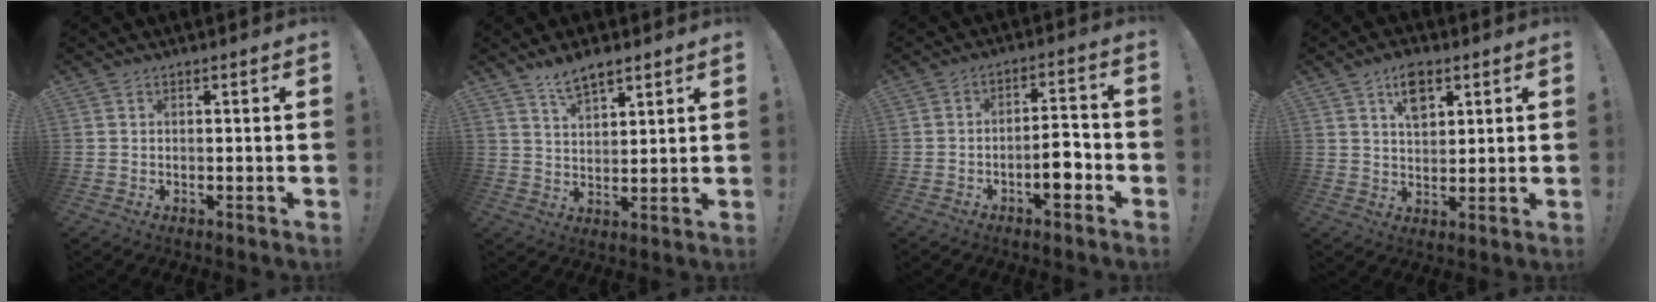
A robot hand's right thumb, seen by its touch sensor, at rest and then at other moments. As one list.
[{"total": 6.8, "force": [5.3, 2.4, 3.6], "torque": [-0.063, -0.026, 0.096]}, {"total": 7.5, "force": [-3.1, 2.5, 6.3], "torque": [-0.087, 0.013, -0.055]}, {"total": 7.8, "force": [4.1, 4.4, 4.9], "torque": [-0.076, -0.004, 0.073]}]